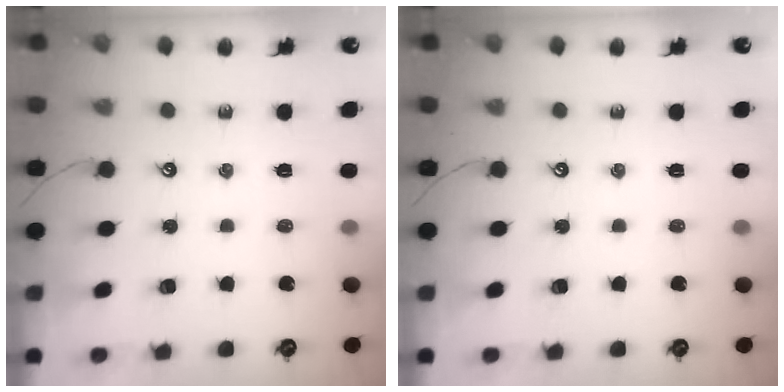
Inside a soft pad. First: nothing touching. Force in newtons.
{"total": 0.0}